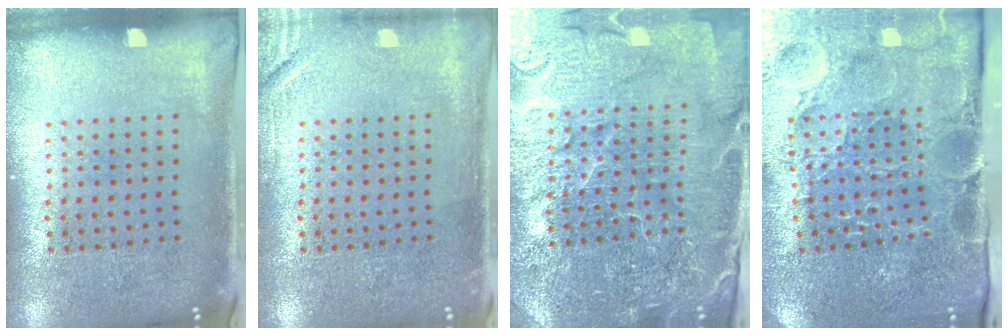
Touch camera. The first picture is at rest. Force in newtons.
{"total": 1.7, "press": 1.7, "slide": 0.2}
{"total": 5.1, "press": 4.8, "slide": 1.9}
{"total": 3.7, "press": 3.7, "slide": 0.6}